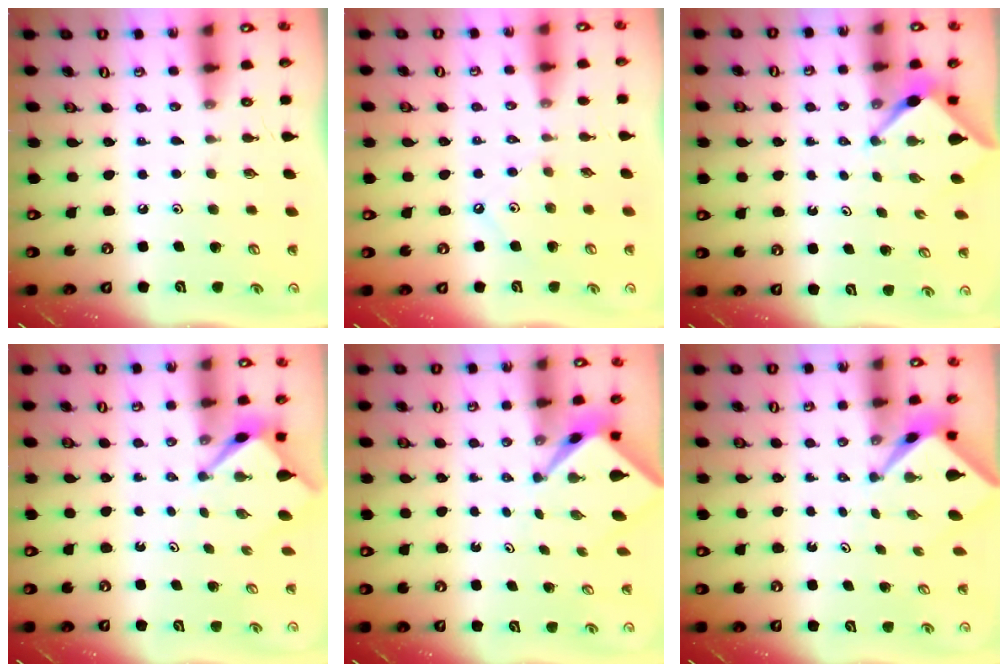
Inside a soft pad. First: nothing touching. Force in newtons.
{"total": 1.7, "press": 1.7, "slide": 0.3}
{"total": 3.9, "press": 3.9, "slide": 0.3}
{"total": 3.1, "press": 3.1, "slide": 0.3}
{"total": 2.5, "press": 2.5, "slide": 0.1}
{"total": 2.5, "press": 2.5, "slide": 0.2}